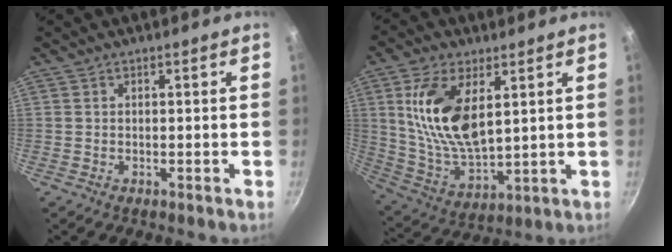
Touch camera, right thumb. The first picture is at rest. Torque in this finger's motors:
{"motor_torque": [-0.55, 1.36, 1.49, 0.37, 0.28]}